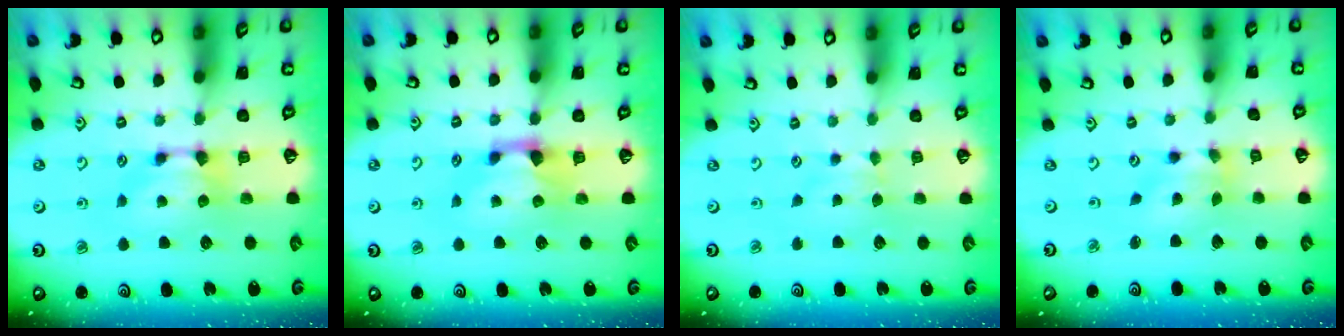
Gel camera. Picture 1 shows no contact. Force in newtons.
{"total": 1.6, "press": 0.9, "slide": 1.3}
{"total": 2.5, "press": 2.4, "slide": 0.5}
{"total": 2.6, "press": 2.1, "slide": 1.6}